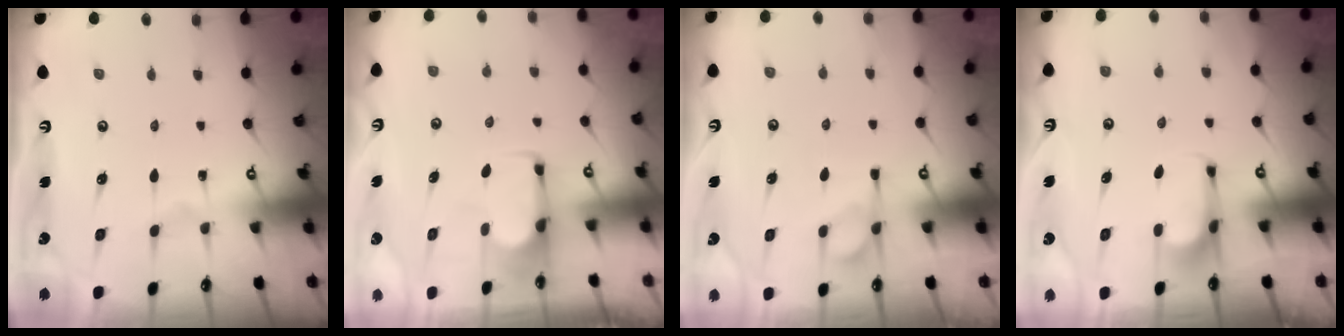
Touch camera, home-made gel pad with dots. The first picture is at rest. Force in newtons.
{"total": 1.8, "press": 1.6, "slide": 0.7}
{"total": 1.1, "press": 0.1, "slide": 1.1}
{"total": 4.8, "press": 4.7, "slide": 0.9}